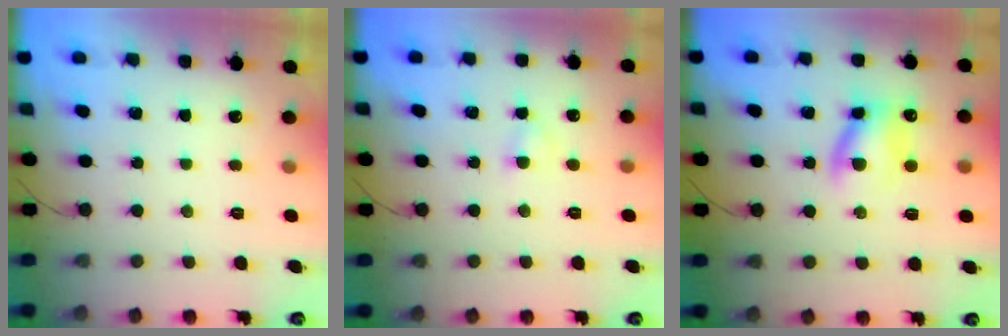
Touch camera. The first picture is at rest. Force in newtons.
{"total": 2.6, "press": 2.4, "slide": 1.1}
{"total": 10.2, "press": 10.0, "slide": 2.0}